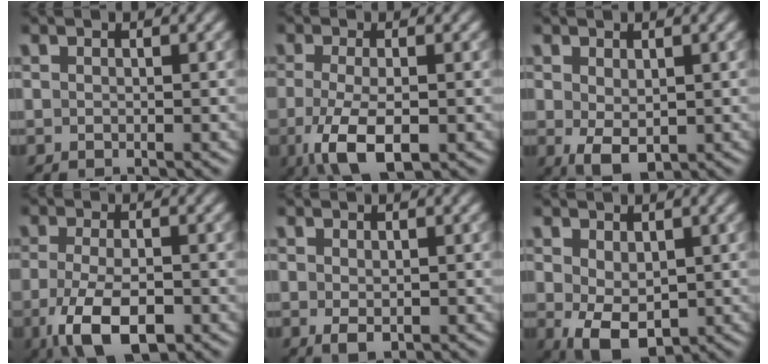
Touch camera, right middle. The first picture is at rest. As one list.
[{"total": 6.0, "force": [-2.1, 2.4, 5.1], "torque": [-0.112, -0.015, -0.037]}, {"total": 3.0, "force": [-0.1, 1.8, 2.4], "torque": [-0.049, -0.006, 0.005]}, {"total": 6.5, "force": [-2.7, 2.8, 5.2], "torque": [-0.108, -0.014, -0.046]}, {"total": 1.4, "force": [-0.2, 0.8, 1.2], "torque": [-0.022, -0.005, 0.002]}, {"total": 4.8, "force": [-0.4, 3.0, 3.7], "torque": [-0.080, -0.011, 0.004]}]